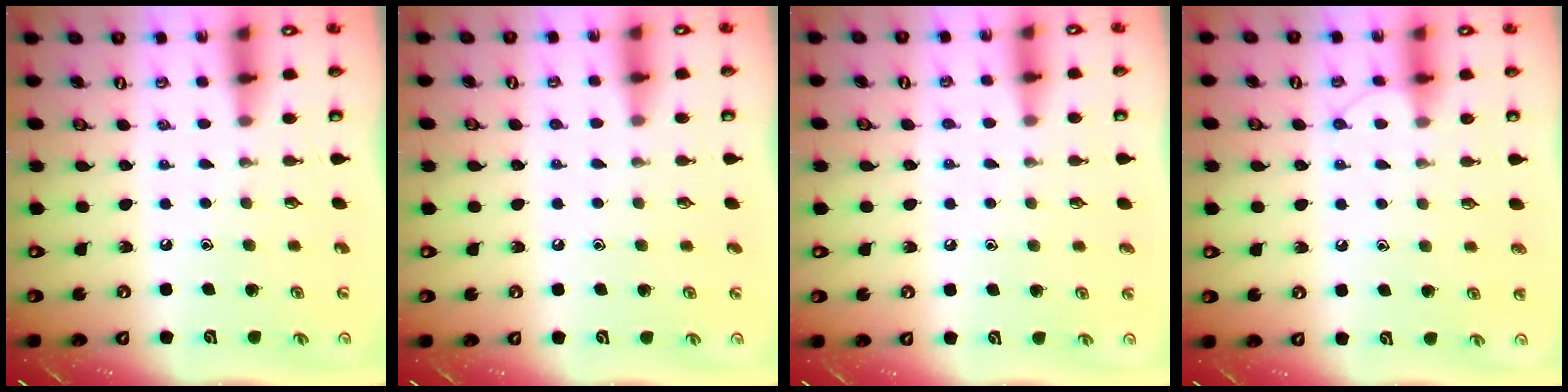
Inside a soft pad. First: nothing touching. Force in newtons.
{"total": 2.9, "press": 2.8, "slide": 0.4}
{"total": 4.1, "press": 4.0, "slide": 0.5}
{"total": 6.5, "press": 6.4, "slide": 0.6}